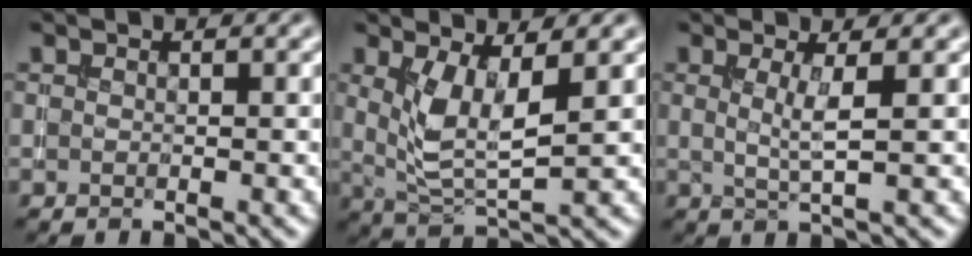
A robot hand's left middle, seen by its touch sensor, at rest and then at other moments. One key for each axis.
{"total": 5.0, "fx": 1.2, "fy": 1.9, "fz": 4.4, "tx": -0.096, "ty": -0.010, "tz": 0.030}
{"total": 2.4, "fx": 0.5, "fy": 0.5, "fz": 2.3, "tx": -0.041, "ty": -0.006, "tz": 0.006}